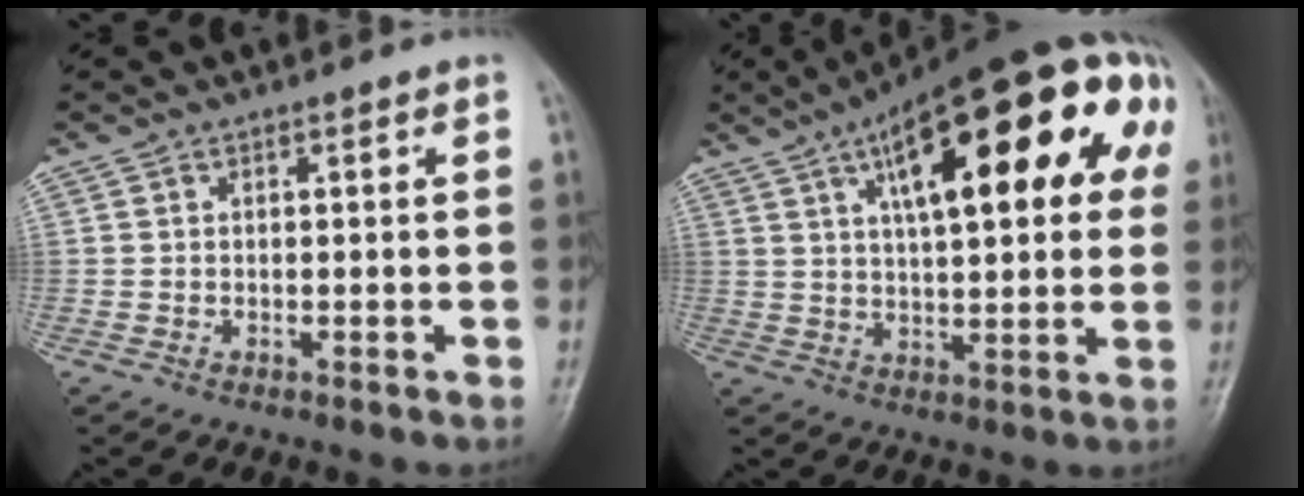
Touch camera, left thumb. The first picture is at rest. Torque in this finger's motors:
{"motor_torque": [0.57, 1.69, 1.93, -0.84, 0.42]}